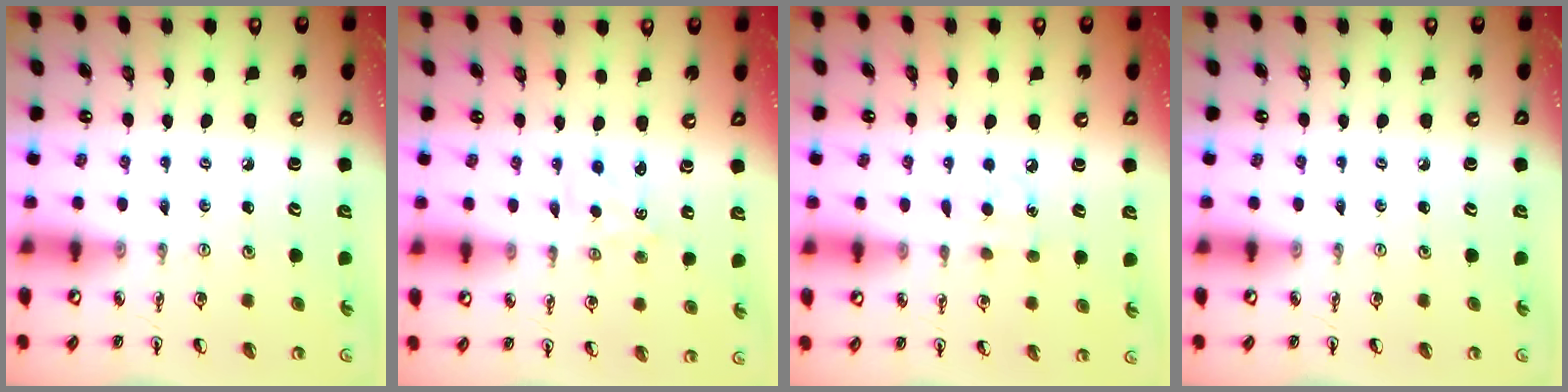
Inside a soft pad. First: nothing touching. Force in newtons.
{"total": 1.6, "press": 1.5, "slide": 0.3}
{"total": 5.5, "press": 5.5, "slide": 0.6}
{"total": 0.0}